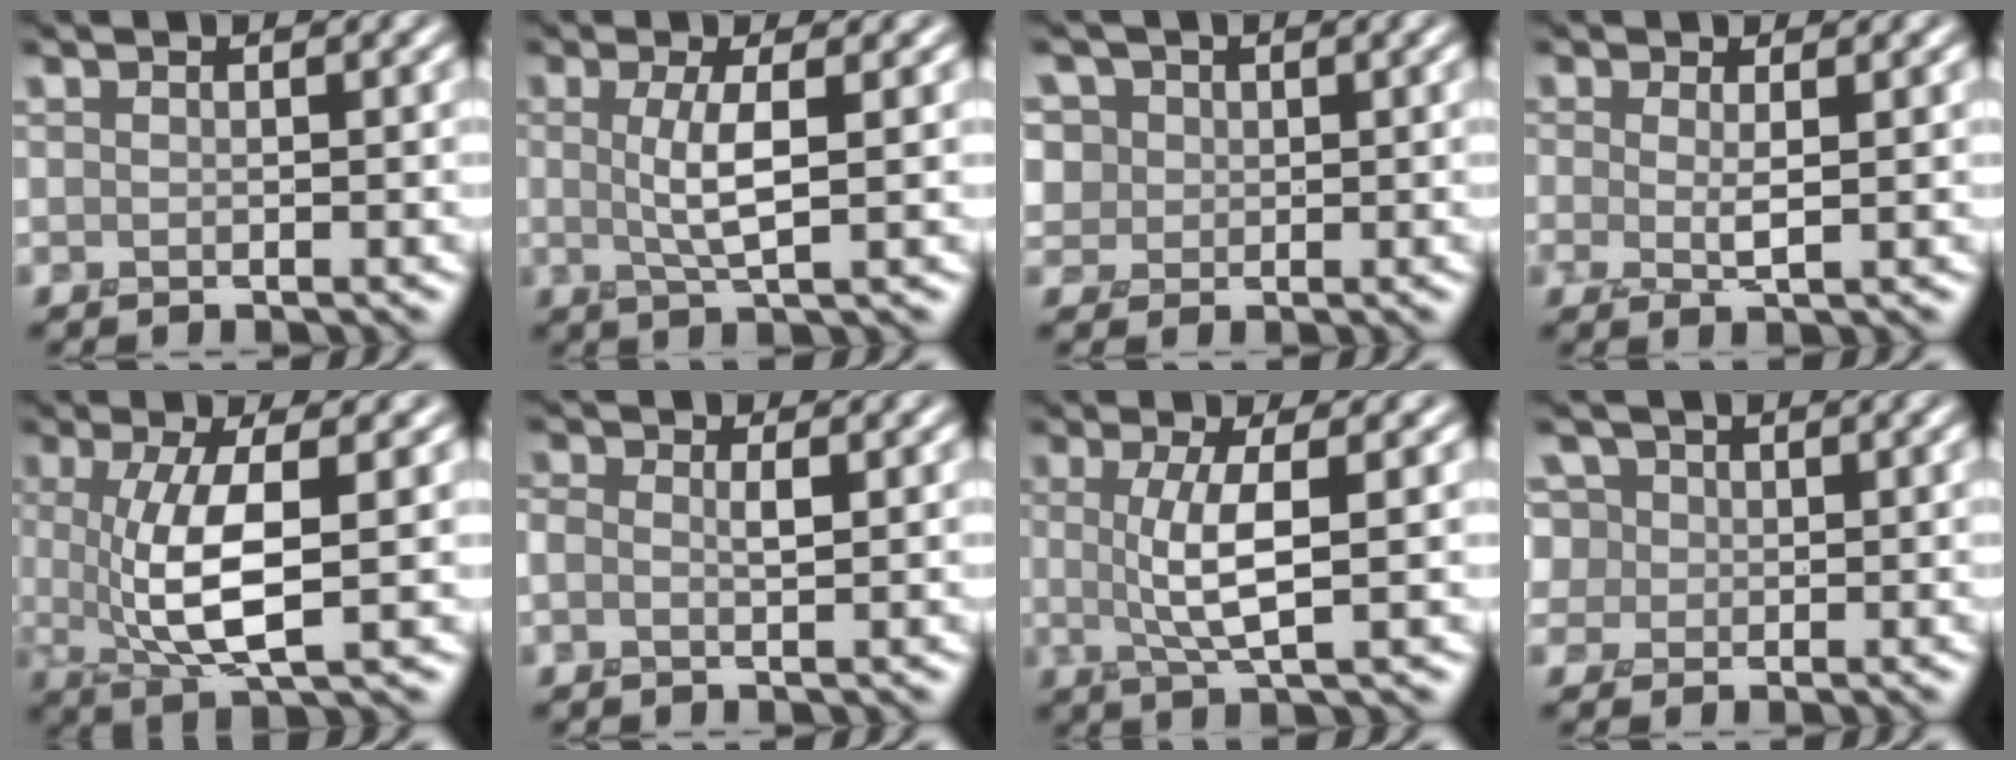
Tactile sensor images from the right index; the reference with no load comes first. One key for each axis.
{"total": 2.9, "fx": 0.1, "fy": 0.6, "fz": 2.8, "tx": -0.054, "ty": -0.006, "tz": 0.005}
{"total": 3.8, "fx": 1.6, "fy": 3.3, "fz": 1.0, "tx": -0.034, "ty": 0.012, "tz": 0.027}
{"total": 1.4, "fx": -0.1, "fy": 0.1, "fz": 1.4, "tx": -0.031, "ty": -0.009, "tz": 0.002}
{"total": 5.8, "fx": 0.1, "fy": 1.5, "fz": 5.6, "tx": -0.108, "ty": -0.006, "tz": 0.008}
{"total": 0.9, "fx": -0.1, "fy": 0.4, "fz": 0.8, "tx": -0.017, "ty": -0.001, "tz": -0.001}
{"total": 3.8, "fx": 0.2, "fy": 0.8, "fz": 3.8, "tx": -0.072, "ty": -0.004, "tz": 0.009}
{"total": 5.5, "fx": 2.3, "fy": 4.5, "fz": 2.0, "tx": -0.042, "ty": 0.022, "tz": 0.019}